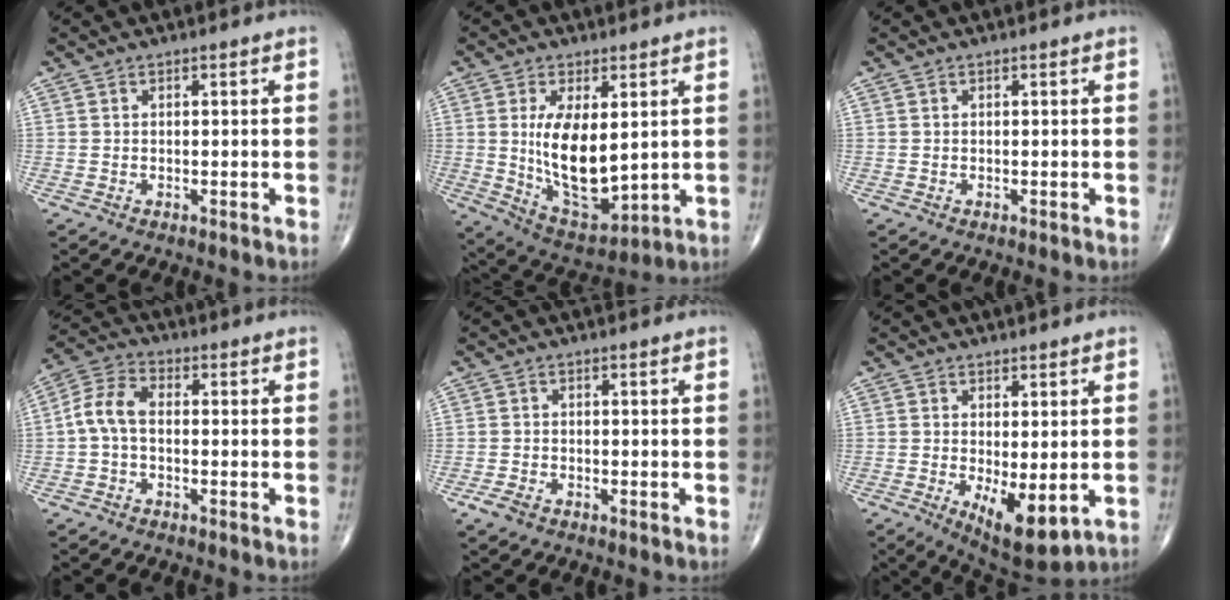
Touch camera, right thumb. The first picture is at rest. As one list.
[{"total": 14.1, "force": [1.6, 6.7, 12.3], "torque": [-0.200, -0.028, 0.048]}, {"total": 0.0}, {"total": 6.5, "force": [-0.6, 4.0, 5.2], "torque": [-0.105, 0.023, -0.024]}, {"total": 2.3, "force": [-1.4, 1.3, 1.3], "torque": [-0.031, 0.003, -0.025]}, {"total": 9.1, "force": [-1.9, 3.7, 8.1], "torque": [-0.117, -0.024, -0.017]}]